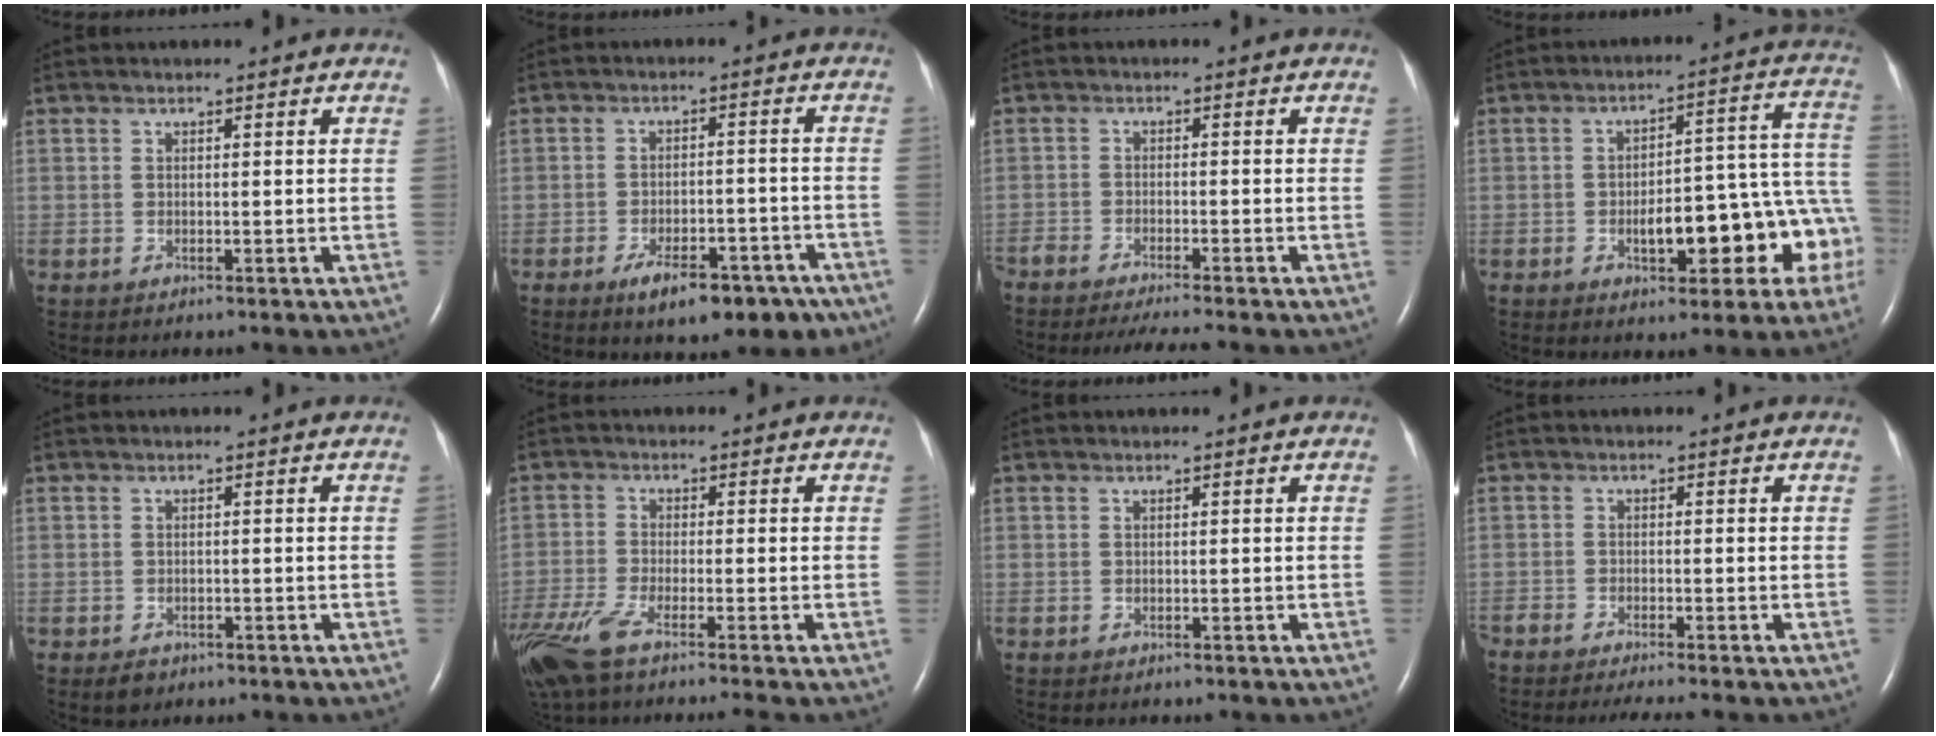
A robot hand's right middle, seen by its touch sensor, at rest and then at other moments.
{"total": 11.3, "force": [-7.8, 4.7, 6.6], "torque": [-0.081, 0.009, -0.110]}
{"total": 7.6, "force": [-6.8, -0.1, 3.4], "torque": [-0.044, -0.019, -0.110]}
{"total": 14.4, "force": [-4.8, 5.1, 12.6], "torque": [-0.119, 0.051, -0.053]}
{"total": 1.8, "force": [-1.2, 1.2, 0.6], "torque": [-0.014, 0.000, -0.013]}
{"total": 9.3, "force": [-7.0, 0.5, 6.2], "torque": [-0.124, -0.024, -0.128]}
{"total": 0.0}
{"total": 5.2, "force": [-4.7, -0.1, 2.4], "torque": [-0.030, -0.014, -0.075]}